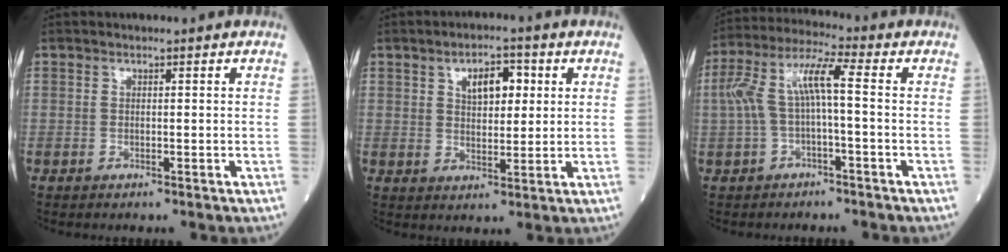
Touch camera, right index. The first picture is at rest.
{"total": 5.8, "force": [2.1, 2.8, 4.6], "torque": [-0.073, 0.009, 0.035]}
{"total": 8.2, "force": [-0.1, 1.5, 8.1], "torque": [-0.172, 0.042, -0.001]}